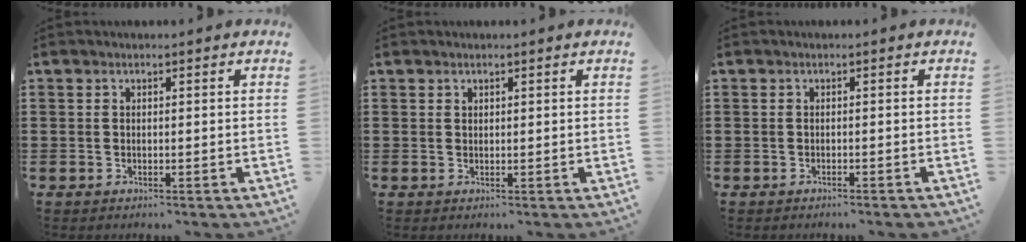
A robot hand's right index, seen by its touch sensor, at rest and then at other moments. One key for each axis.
{"total": 0.6, "fx": 0.4, "fy": 0.4, "fz": 0.1, "tx": -0.002, "ty": 0.002, "tz": 0.008}
{"total": 0.6, "fx": -0.6, "fy": 0.0, "fz": 0.2, "tx": -0.005, "ty": -0.002, "tz": -0.011}